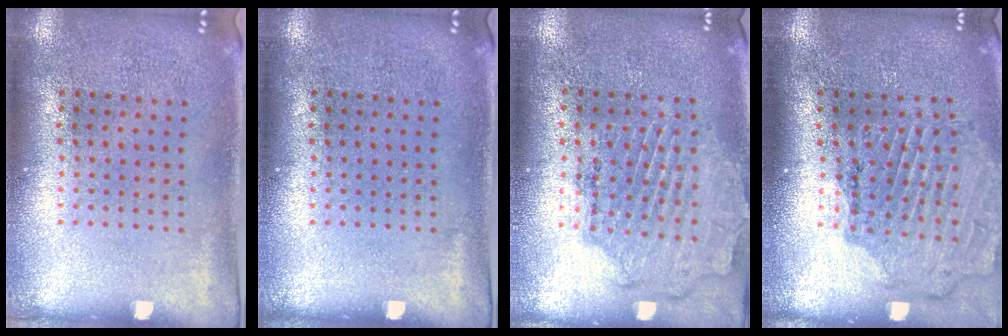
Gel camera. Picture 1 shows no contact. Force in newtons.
{"total": 0.0}
{"total": 1.8, "press": 1.7, "slide": 0.6}
{"total": 1.6, "press": 1.6, "slide": 0.2}